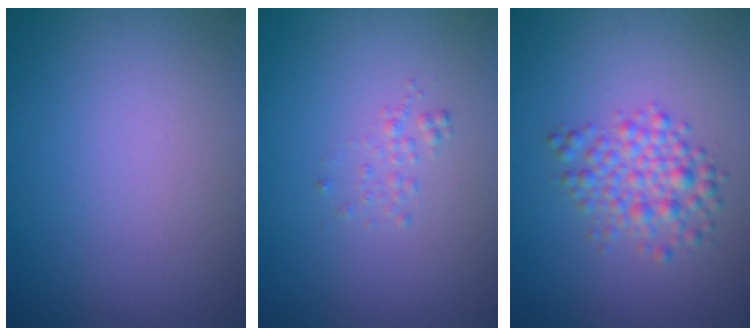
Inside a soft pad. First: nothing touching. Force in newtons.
{"total": 0.9, "press": 0.9, "slide": 0.1}
{"total": 3.2, "press": 3.2, "slide": 0.0}